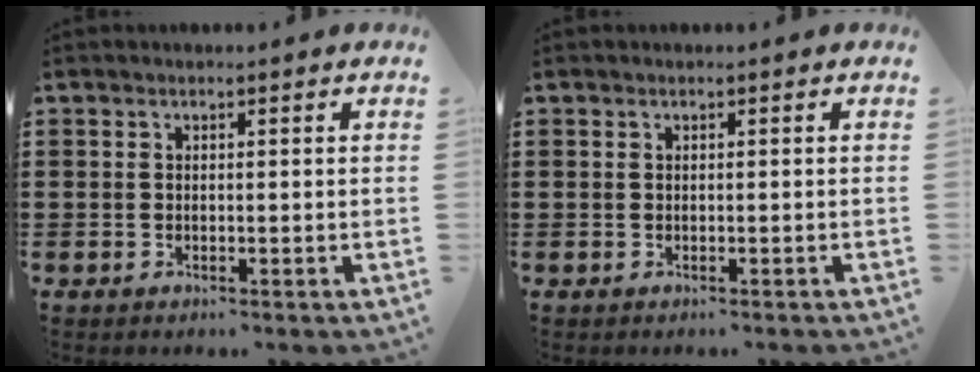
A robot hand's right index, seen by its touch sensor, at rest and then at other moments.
{"total": 0.0}